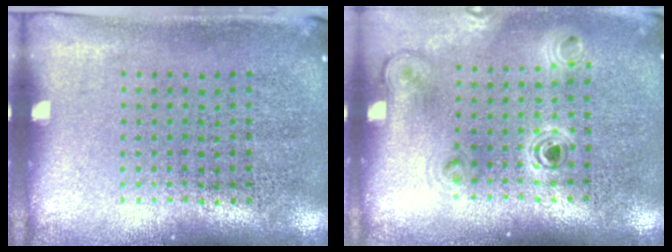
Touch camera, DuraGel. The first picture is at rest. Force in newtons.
{"total": 1.0, "press": 1.0, "slide": 0.1}